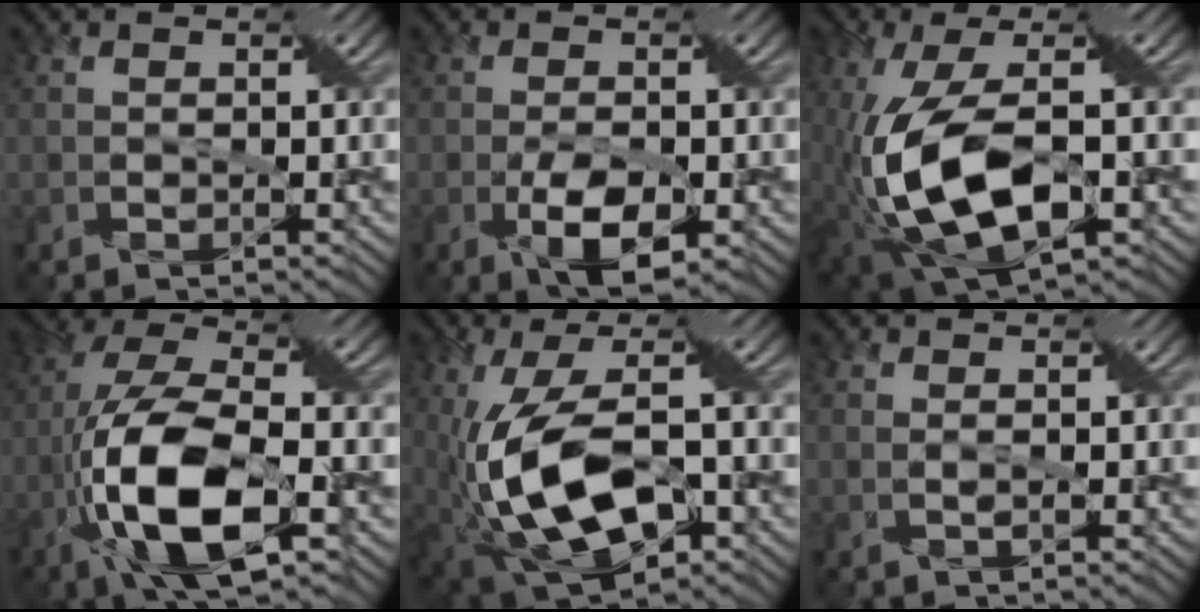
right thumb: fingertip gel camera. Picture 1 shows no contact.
{"total": 6.5, "force": [-2.2, 2.3, 5.6], "torque": [-0.116, -0.014, -0.036]}
{"total": 13.5, "force": [-2.5, 5.8, 11.9], "torque": [-0.270, -0.019, -0.041]}
{"total": 14.6, "force": [-4.7, 5.1, 12.8], "torque": [-0.285, -0.008, -0.090]}
{"total": 13.7, "force": [-2.3, 5.6, 12.3], "torque": [-0.264, -0.011, -0.040]}
{"total": 1.0, "force": [0.2, 0.0, 1.0], "torque": [-0.029, -0.004, 0.007]}